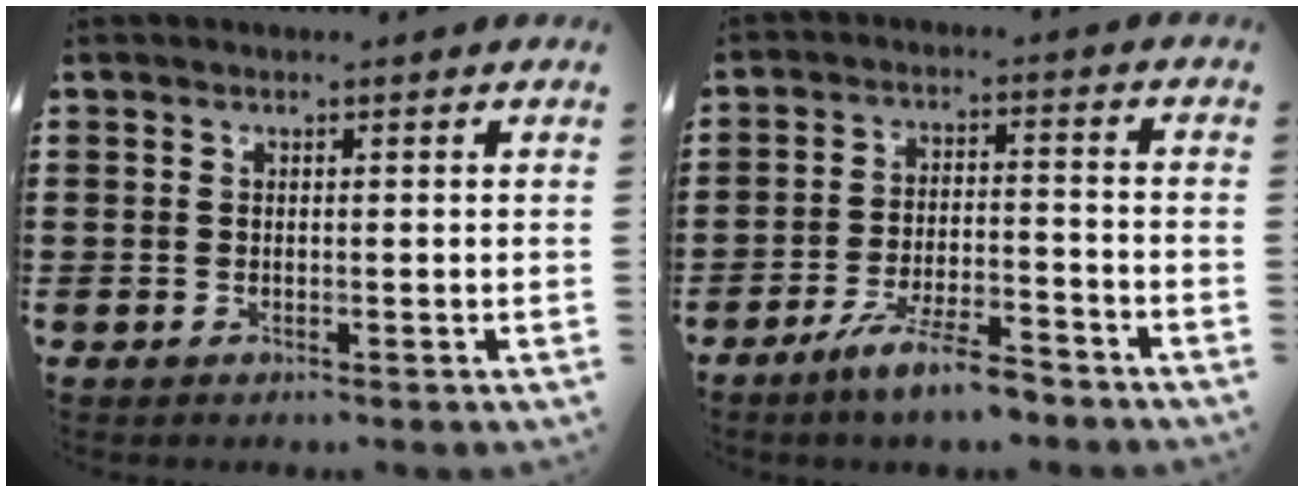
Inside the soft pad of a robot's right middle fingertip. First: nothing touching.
{"total": 7.4, "force": [-6.1, 0.7, 4.2], "torque": [-0.091, -0.004, -0.118]}